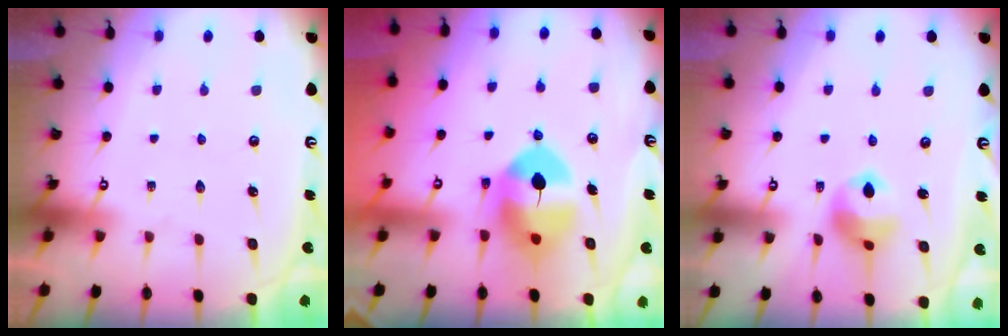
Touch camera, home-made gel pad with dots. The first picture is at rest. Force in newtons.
{"total": 9.6, "press": 9.4, "slide": 2.0}
{"total": 9.9, "press": 9.8, "slide": 1.2}